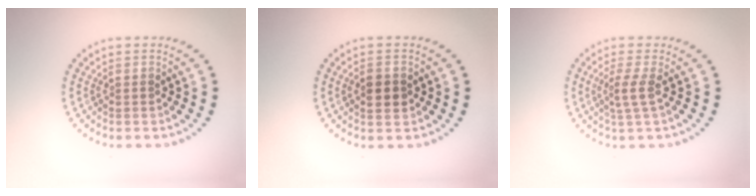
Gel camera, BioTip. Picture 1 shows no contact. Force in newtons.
{"total": 2.3, "press": 2.3, "slide": 0.0}
{"total": 1.8, "press": 1.2, "slide": 1.3}